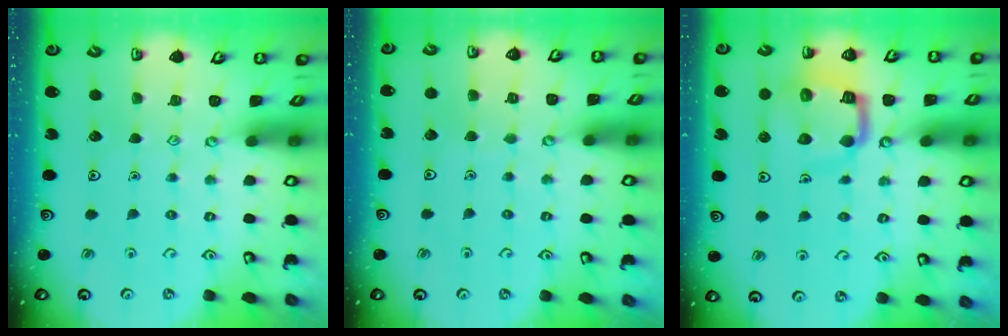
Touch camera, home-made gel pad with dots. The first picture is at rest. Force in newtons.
{"total": 2.9, "press": 2.9, "slide": 0.3}
{"total": 11.8, "press": 11.7, "slide": 1.3}